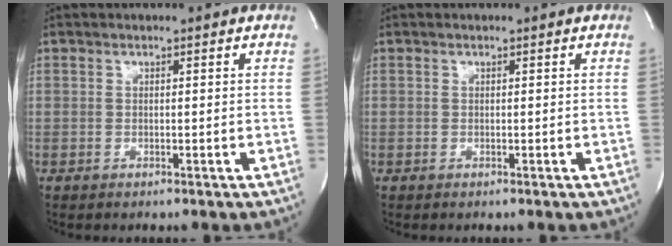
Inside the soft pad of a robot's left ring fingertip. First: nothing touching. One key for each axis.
{"total": 0.0}